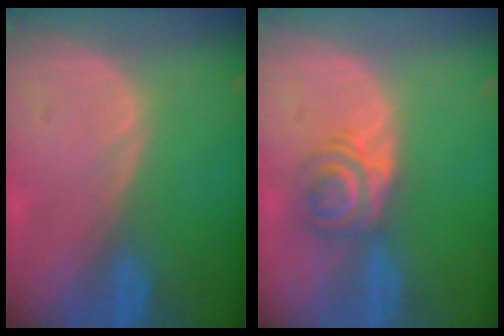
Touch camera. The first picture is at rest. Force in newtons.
{"total": 5.9, "press": 4.8, "slide": 3.4}